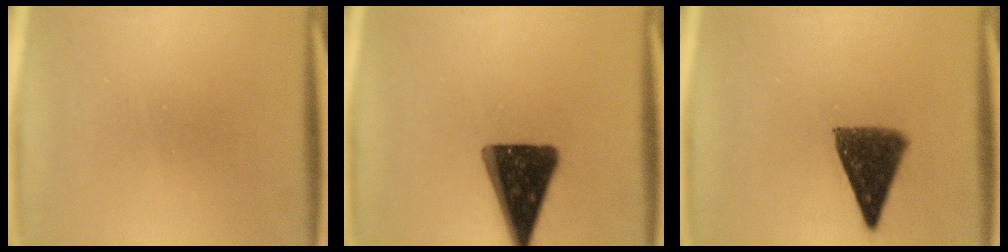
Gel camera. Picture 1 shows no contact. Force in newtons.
{"total": 15.3}
{"total": 9.9}